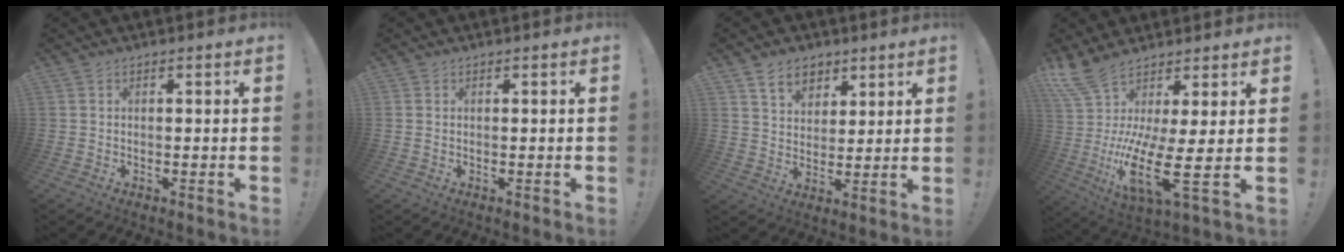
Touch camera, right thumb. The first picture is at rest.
{"total": 0.0}
{"total": 8.8, "force": [5.5, 6.2, 3.0], "torque": [-0.041, -0.029, 0.106]}
{"total": 14.8, "force": [1.9, 0.8, 14.6], "torque": [-0.309, -0.056, 0.028]}